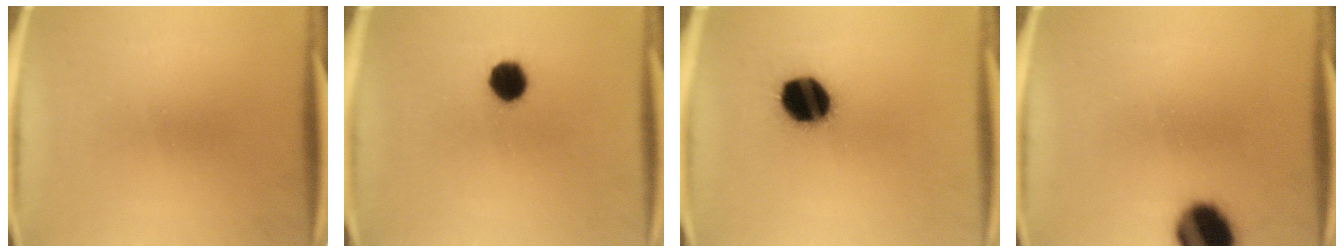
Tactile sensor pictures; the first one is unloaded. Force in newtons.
{"total": 6.9}
{"total": 14.6}
{"total": 14.3}